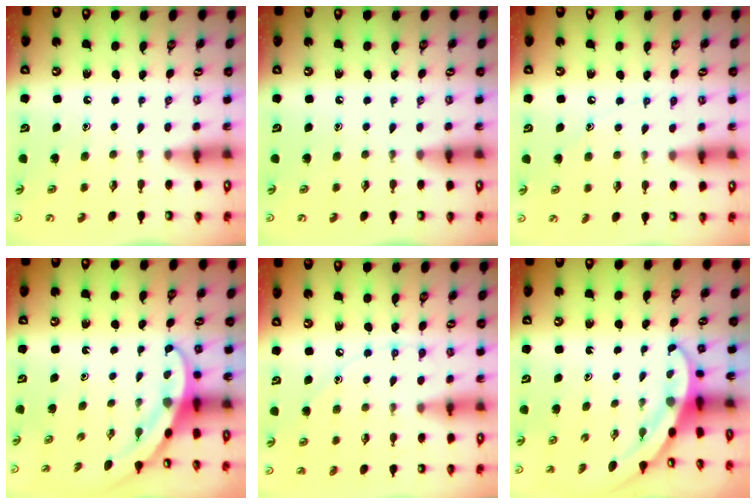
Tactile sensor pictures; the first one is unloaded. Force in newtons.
{"total": 0.0}
{"total": 5.3, "press": 5.2, "slide": 0.6}
{"total": 3.8, "press": 3.8, "slide": 0.3}
{"total": 6.7, "press": 6.7, "slide": 0.7}
{"total": 3.5, "press": 3.5, "slide": 0.1}